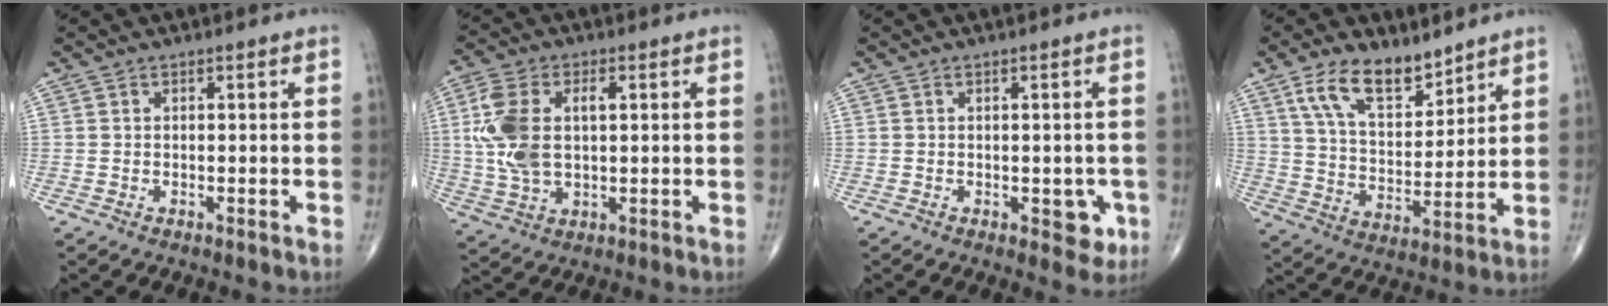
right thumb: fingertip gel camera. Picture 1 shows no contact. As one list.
[{"total": 12.0, "force": [1.8, 6.9, 9.7], "torque": [-0.214, 0.010, 0.037]}, {"total": 4.4, "force": [-1.2, 2.4, 3.5], "torque": [-0.016, 0.000, -0.010]}, {"total": 12.7, "force": [8.4, 6.1, 7.3], "torque": [-0.104, -0.051, 0.161]}]